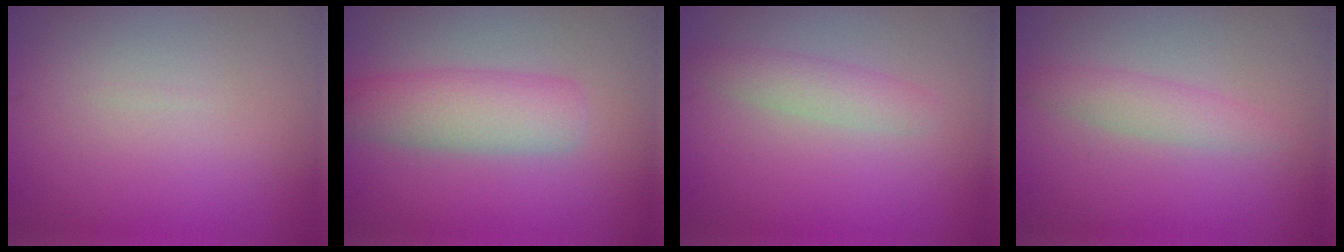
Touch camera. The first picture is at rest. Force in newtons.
{"total": 4.4, "press": 4.4, "slide": 0.1}
{"total": 2.1, "press": 2.1, "slide": 0.1}
{"total": 2.0, "press": 2.0, "slide": 0.0}